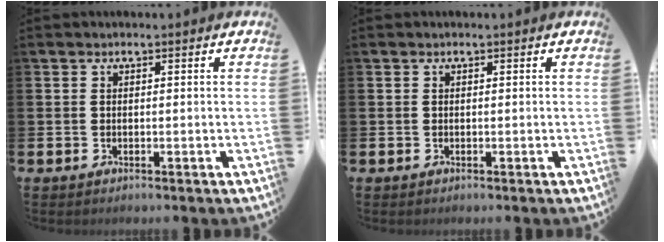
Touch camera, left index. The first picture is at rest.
{"total": 0.0}